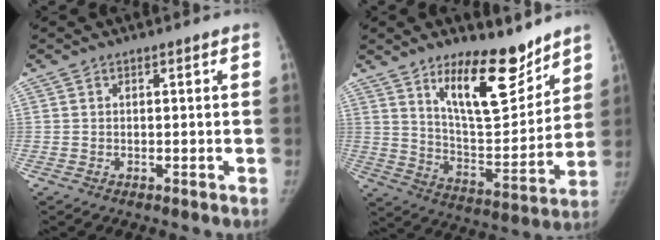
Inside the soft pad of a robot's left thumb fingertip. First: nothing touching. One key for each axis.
{"total": 16.7, "fx": 11.6, "fy": 6.1, "fz": 10.4, "tx": -0.117, "ty": -0.093, "tz": 0.199}